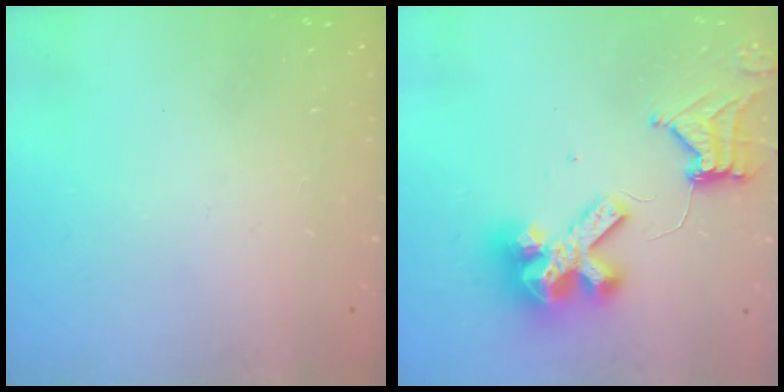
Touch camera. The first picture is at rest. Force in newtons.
{"total": 13.4, "press": 13.3, "slide": 1.6}